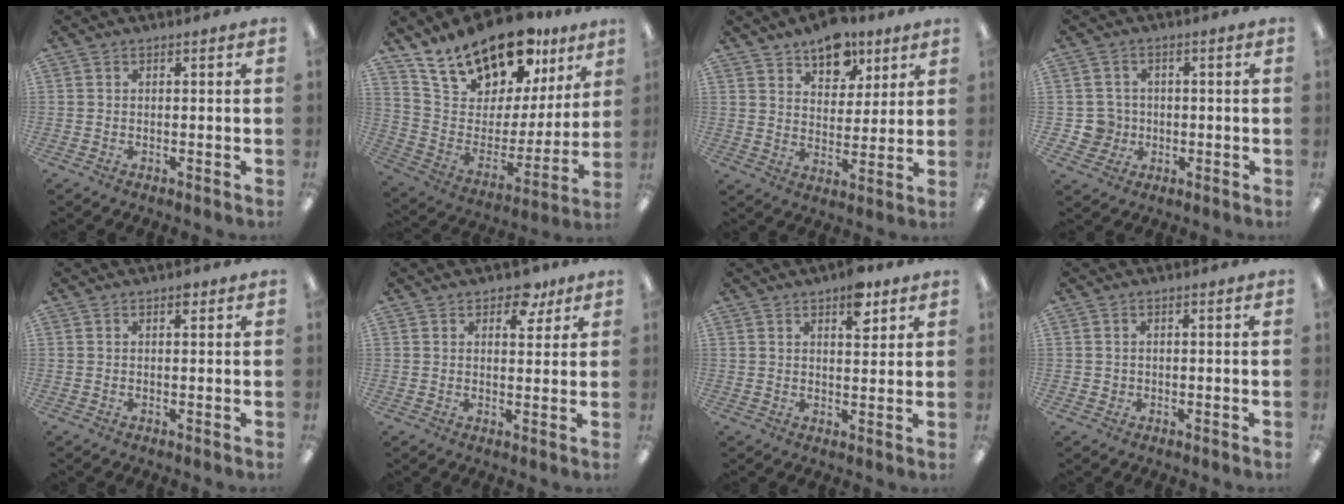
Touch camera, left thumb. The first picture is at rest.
{"total": 19.4, "force": [16.0, 7.8, 7.6], "torque": [-0.147, -0.114, 0.287]}
{"total": 11.0, "force": [8.2, 6.3, 3.8], "torque": [-0.042, -0.049, 0.147]}
{"total": 5.4, "force": [-0.4, 5.3, 0.8], "torque": [-0.024, 0.012, -0.006]}
{"total": 1.4, "force": [0.9, 0.6, 0.8], "torque": [-0.002, -0.005, 0.012]}
{"total": 6.8, "force": [4.7, 3.7, 3.3], "torque": [-0.028, -0.018, 0.079]}
{"total": 7.3, "force": [4.5, 3.4, 4.6], "torque": [-0.043, -0.024, 0.071]}
{"total": 1.1, "force": [0.1, 1.1, 0.1], "torque": [-0.003, 0.006, -0.002]}